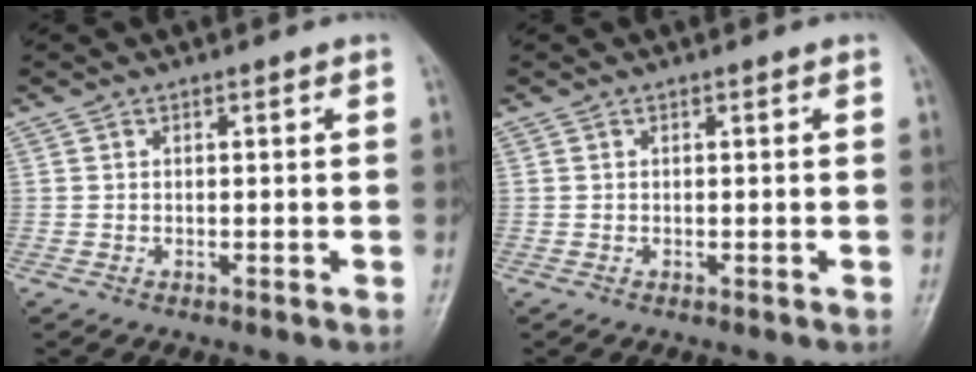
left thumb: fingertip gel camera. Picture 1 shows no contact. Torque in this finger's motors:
{"motor_torque": [0.00, 0.01, -0.02, -0.03, 0.00]}